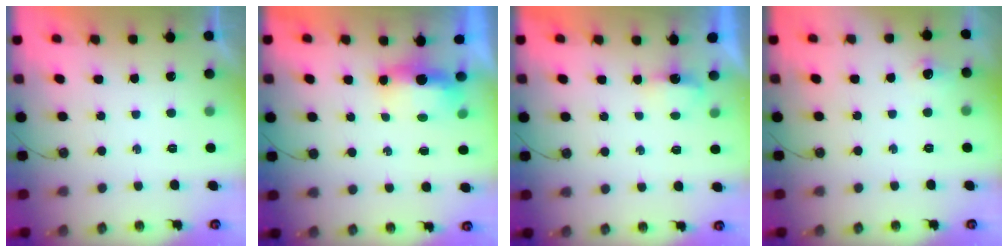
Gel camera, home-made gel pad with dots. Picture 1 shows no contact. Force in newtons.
{"total": 5.6, "press": 5.6, "slide": 0.6}
{"total": 2.9, "press": 2.8, "slide": 0.6}
{"total": 5.4, "press": 5.3, "slide": 1.1}